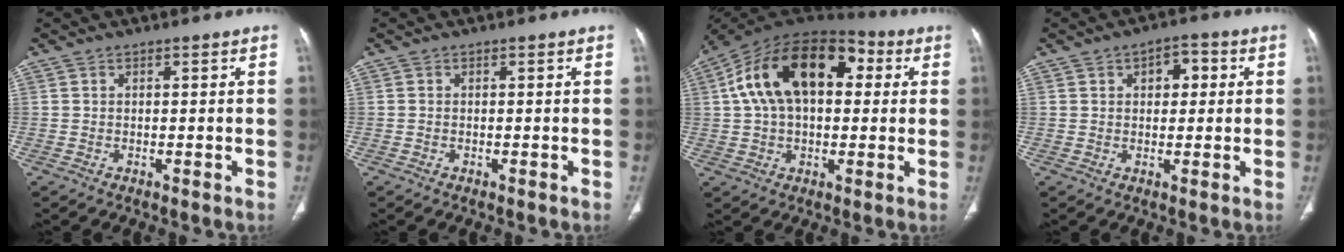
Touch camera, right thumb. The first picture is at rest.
{"total": 0.0}
{"total": 21.0, "force": [4.9, 12.5, 16.2], "torque": [-0.267, 0.040, 0.071]}
{"total": 4.8, "force": [1.4, 3.0, 3.5], "torque": [-0.027, 0.004, 0.015]}